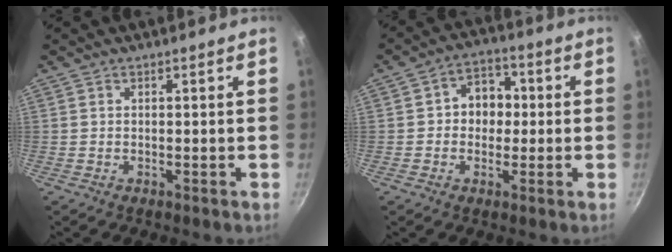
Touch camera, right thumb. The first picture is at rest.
{"total": 7.5, "force": [0.3, 6.2, 4.2], "torque": [-0.013, 0.015, -0.006]}